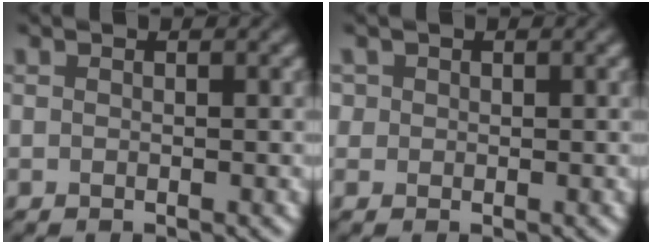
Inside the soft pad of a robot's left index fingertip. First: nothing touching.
{"total": 0.9, "force": [0.2, 0.8, 0.2], "torque": [-0.002, -0.003, 0.004]}